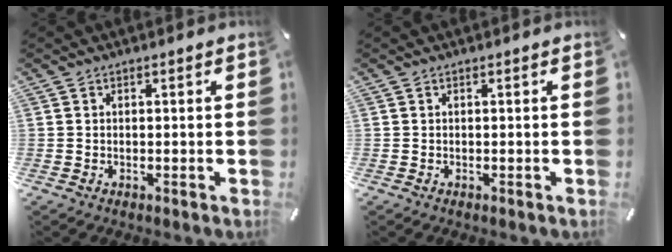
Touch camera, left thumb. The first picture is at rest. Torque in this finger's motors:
{"motor_torque": [0.00, 0.00, 0.02, 0.01, 0.00]}